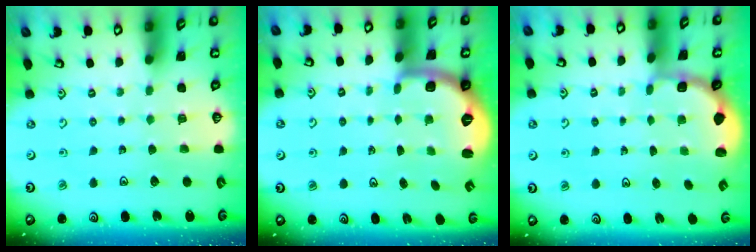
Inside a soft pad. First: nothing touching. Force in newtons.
{"total": 2.0, "press": 1.6, "slide": 1.2}
{"total": 1.9, "press": 1.7, "slide": 0.8}